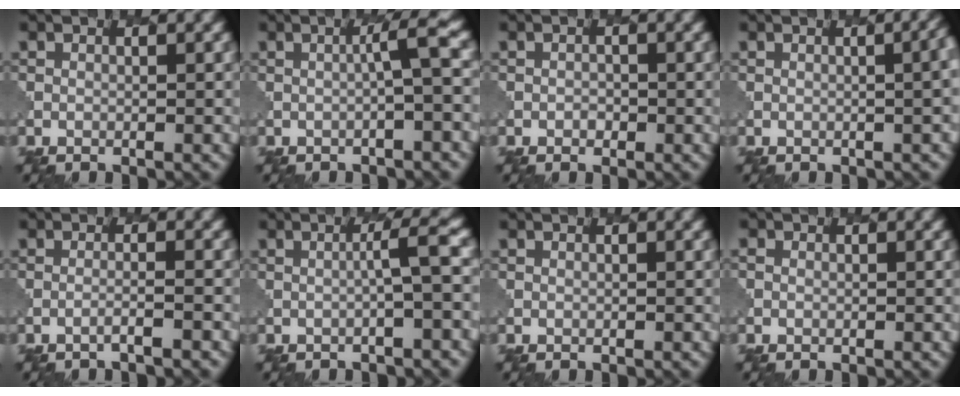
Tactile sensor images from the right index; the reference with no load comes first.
{"total": 2.9, "force": [-0.4, 0.2, 2.9], "torque": [-0.032, 0.018, -0.014]}
{"total": 0.7, "force": [-0.1, 0.7, 0.2], "torque": [-0.004, -0.001, 0.001]}
{"total": 4.6, "force": [0.1, 2.2, 4.0], "torque": [-0.006, 0.011, 0.002]}
{"total": 1.3, "force": [-0.8, 0.2, 0.9], "torque": [0.000, 0.006, -0.023]}
{"total": 2.6, "force": [-0.5, 0.1, 2.5], "torque": [-0.030, 0.018, -0.016]}
{"total": 0.0}
{"total": 0.5, "force": [-0.2, 0.4, 0.1], "torque": [0.001, 0.000, -0.001]}